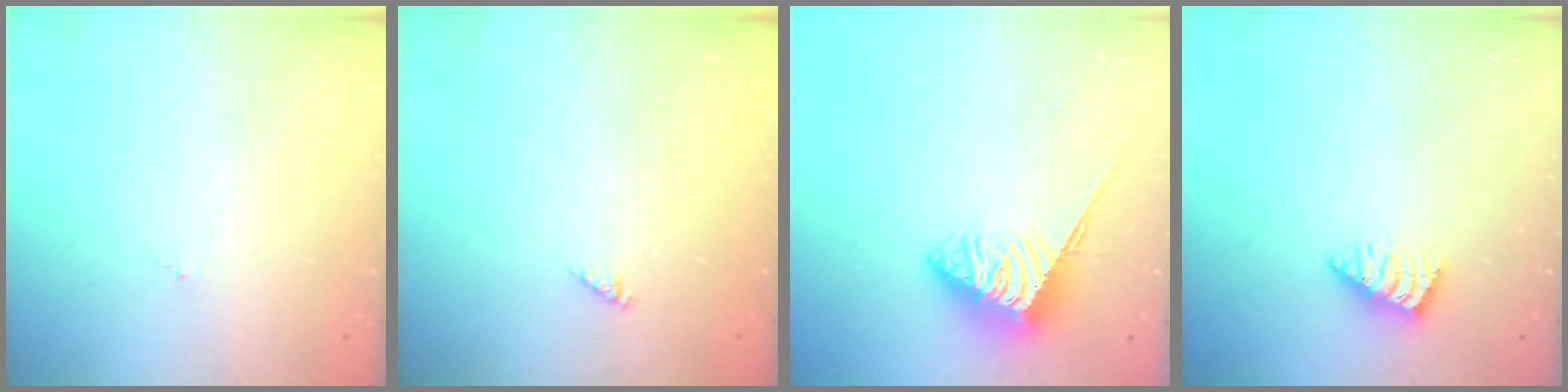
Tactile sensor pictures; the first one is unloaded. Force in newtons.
{"total": 0.0}
{"total": 4.0, "press": 3.9, "slide": 0.5}
{"total": 2.4, "press": 2.3, "slide": 0.5}